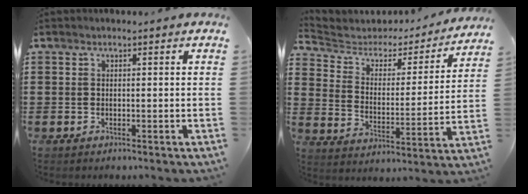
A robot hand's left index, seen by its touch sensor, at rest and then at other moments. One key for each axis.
{"total": 3.5, "fx": 2.6, "fy": 2.3, "fz": 0.7, "tx": -0.040, "ty": -0.018, "tz": 0.035}